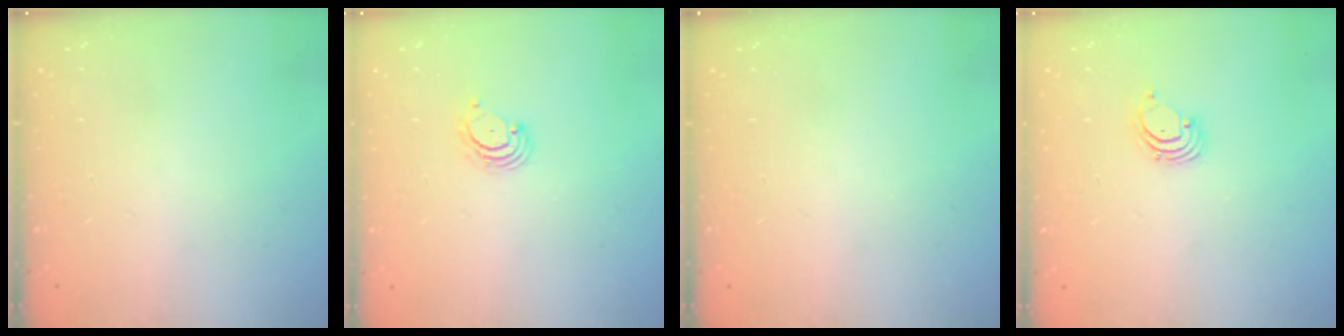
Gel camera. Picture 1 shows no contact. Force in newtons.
{"total": 3.8, "press": 3.8, "slide": 0.5}
{"total": 0.0}
{"total": 1.5, "press": 1.5, "slide": 0.1}